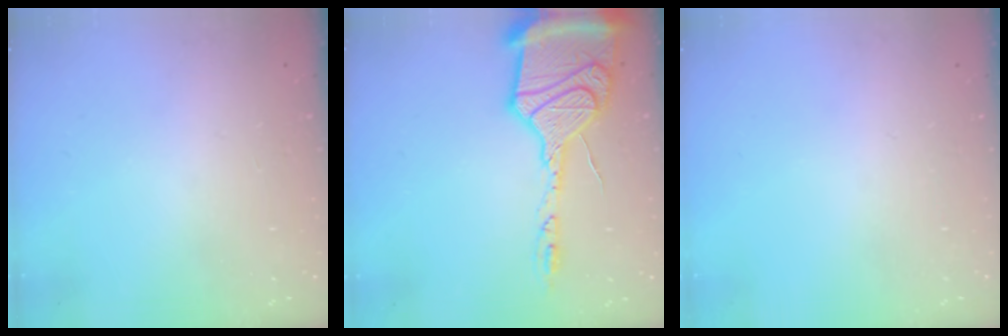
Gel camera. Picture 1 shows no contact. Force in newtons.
{"total": 23.1, "press": 22.5, "slide": 4.9}
{"total": 0.0}